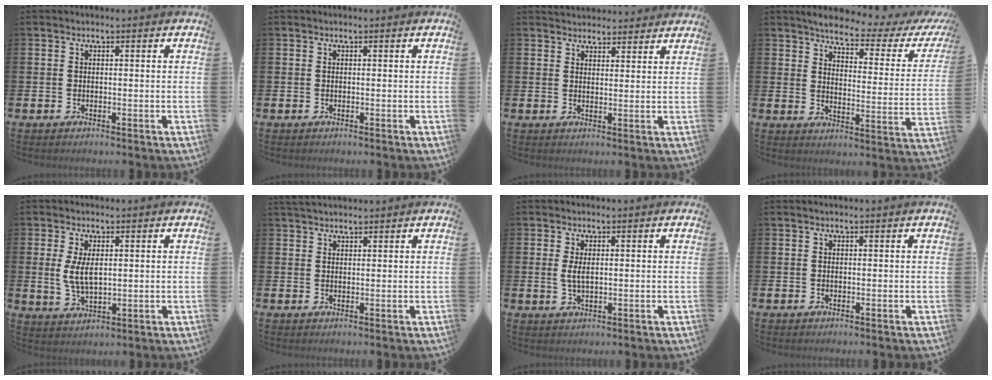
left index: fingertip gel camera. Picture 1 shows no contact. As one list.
[{"total": 0.0}, {"total": 3.4, "force": [3.2, 1.0, -0.3], "torque": [0.007, -0.016, 0.059]}, {"total": 4.9, "force": [4.3, 0.9, 2.1], "torque": [-0.055, -0.036, 0.063]}, {"total": 4.7, "force": [1.2, 2.2, 3.9], "torque": [-0.071, 0.003, 0.019]}, {"total": 2.2, "force": [2.1, 0.5, 0.3], "torque": [-0.002, -0.005, 0.038]}, {"total": 2.4, "force": [0.5, 1.0, 2.1], "torque": [-0.042, 0.002, 0.007]}, {"total": 0.0}]